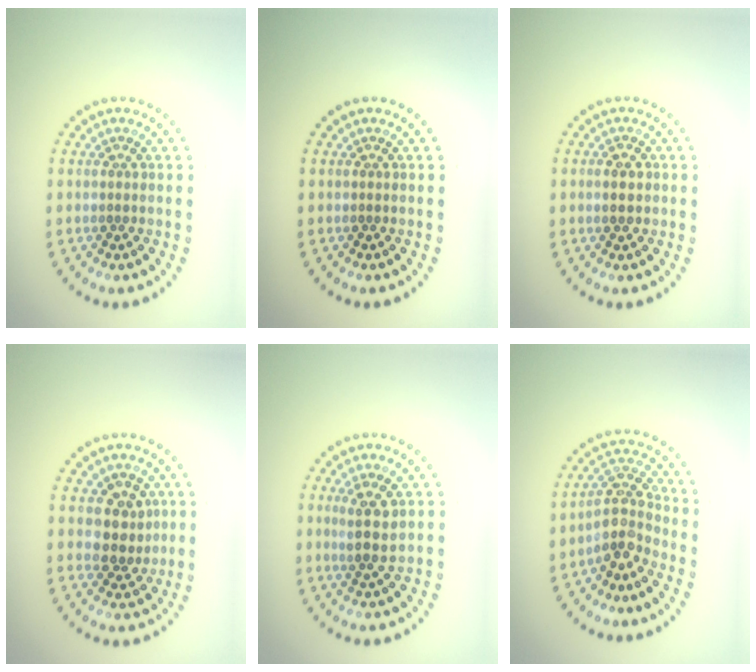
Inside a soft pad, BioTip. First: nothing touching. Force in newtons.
{"total": 0.0}
{"total": 2.1, "press": 2.1, "slide": 0.1}
{"total": 3.1, "press": 2.9, "slide": 1.1}
{"total": 2.6, "press": 2.2, "slide": 1.3}
{"total": 3.8, "press": 2.9, "slide": 2.4}